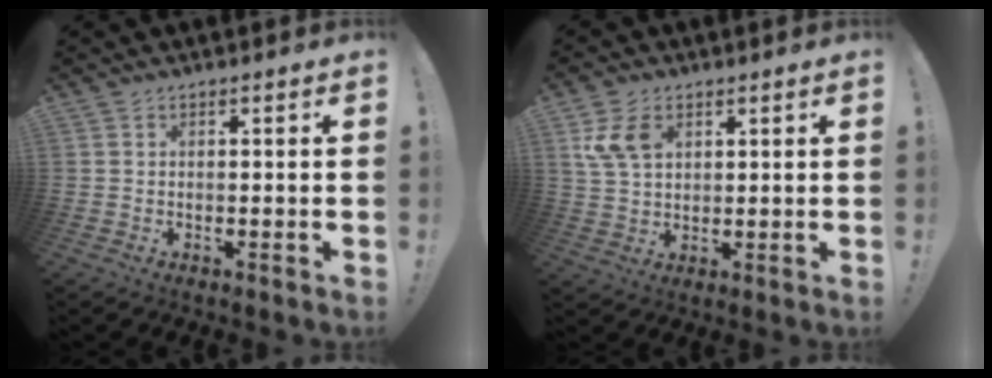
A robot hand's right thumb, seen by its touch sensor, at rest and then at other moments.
{"total": 9.1, "force": [3.6, 6.3, 5.4], "torque": [-0.109, -0.003, 0.073]}